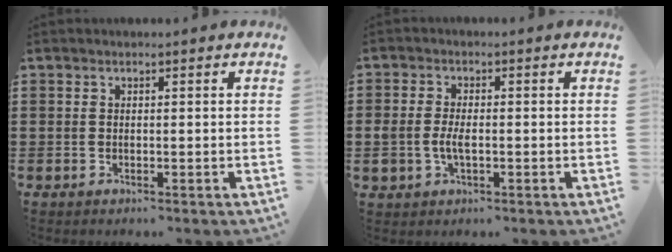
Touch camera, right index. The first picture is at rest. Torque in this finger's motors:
{"motor_torque": [-0.12, 0.07, -0.03, -0.01]}